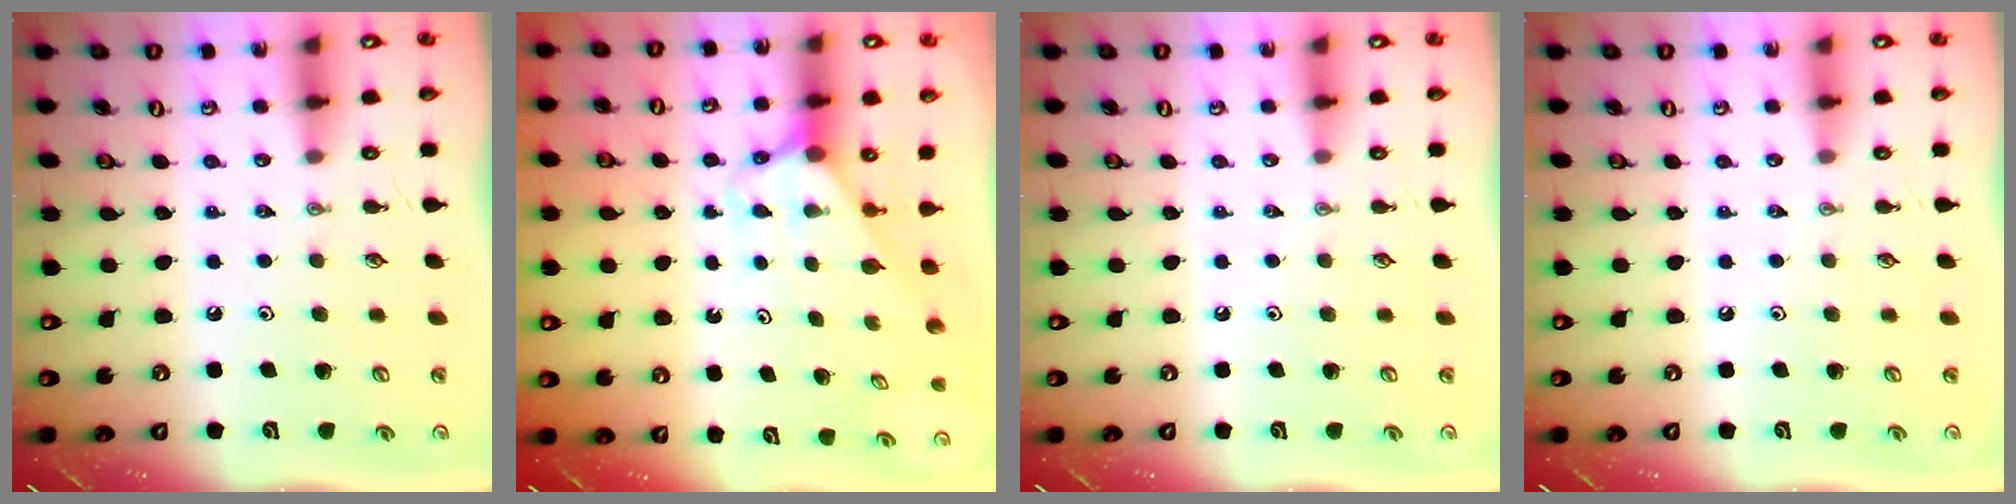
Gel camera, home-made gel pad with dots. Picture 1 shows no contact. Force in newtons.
{"total": 2.5, "press": 2.5, "slide": 0.2}
{"total": 0.0}
{"total": 0.0}